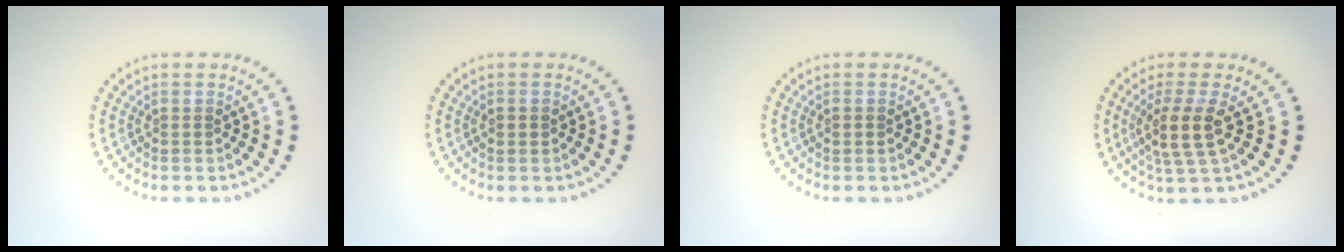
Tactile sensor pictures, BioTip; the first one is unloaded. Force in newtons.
{"total": 1.0, "press": 1.0, "slide": 0.0}
{"total": 0.7, "press": 0.7, "slide": 0.1}
{"total": 3.6, "press": 2.9, "slide": 2.2}